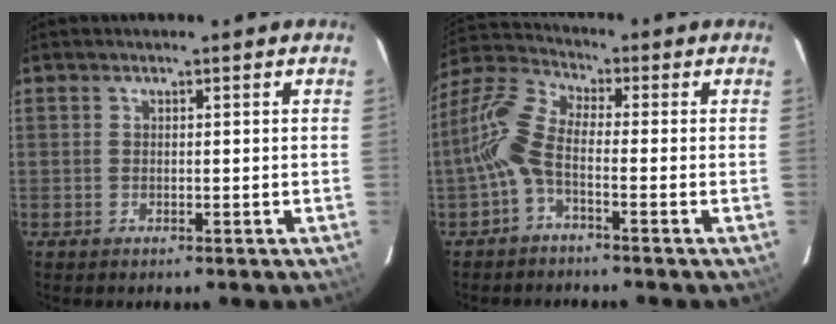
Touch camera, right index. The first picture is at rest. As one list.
[{"total": 7.8, "force": [-2.3, 2.8, 6.9], "torque": [-0.163, 0.017, -0.054]}]